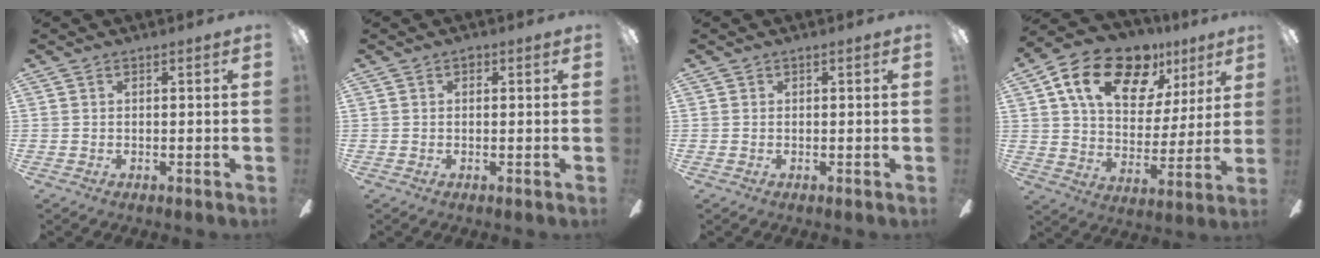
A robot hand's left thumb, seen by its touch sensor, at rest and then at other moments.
{"total": 0.7, "force": [0.3, 0.6, 0.2], "torque": [0.003, 0.000, 0.004]}
{"total": 0.0}
{"total": 18.8, "force": [11.3, 10.9, 10.3], "torque": [-0.177, -0.047, 0.200]}